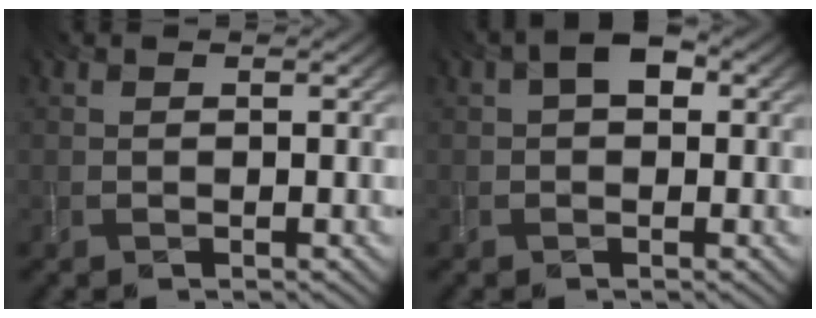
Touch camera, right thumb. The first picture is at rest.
{"total": 3.0, "force": [0.7, 1.8, 2.4], "torque": [-0.037, 0.011, 0.007]}